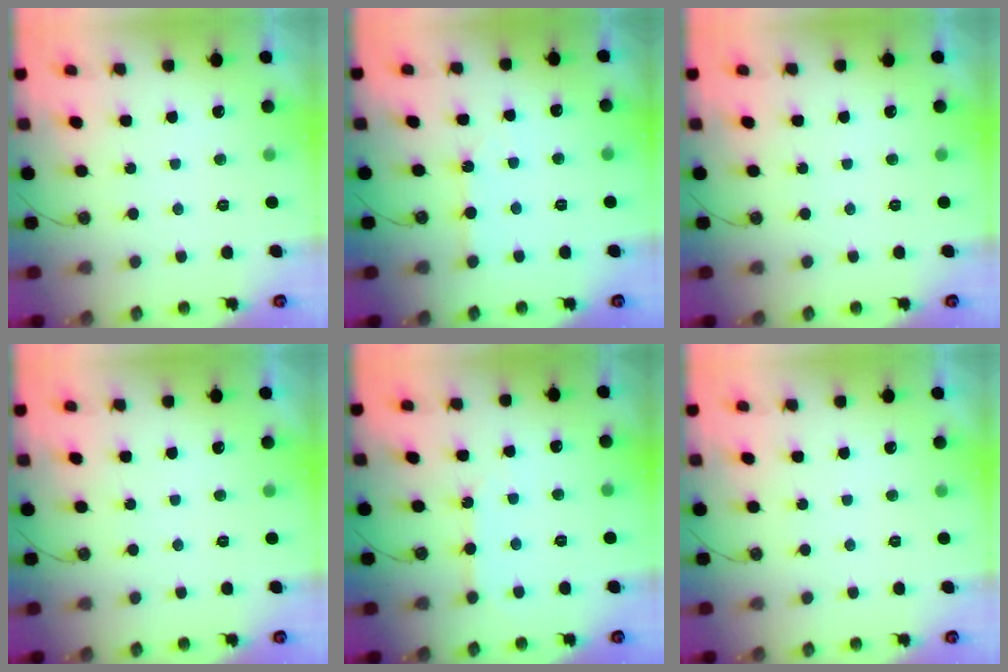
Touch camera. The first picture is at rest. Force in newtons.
{"total": 1.9, "press": 1.9, "slide": 0.4}
{"total": 0.0}
{"total": 0.0}
{"total": 3.1, "press": 3.1, "slide": 0.4}
{"total": 0.0}